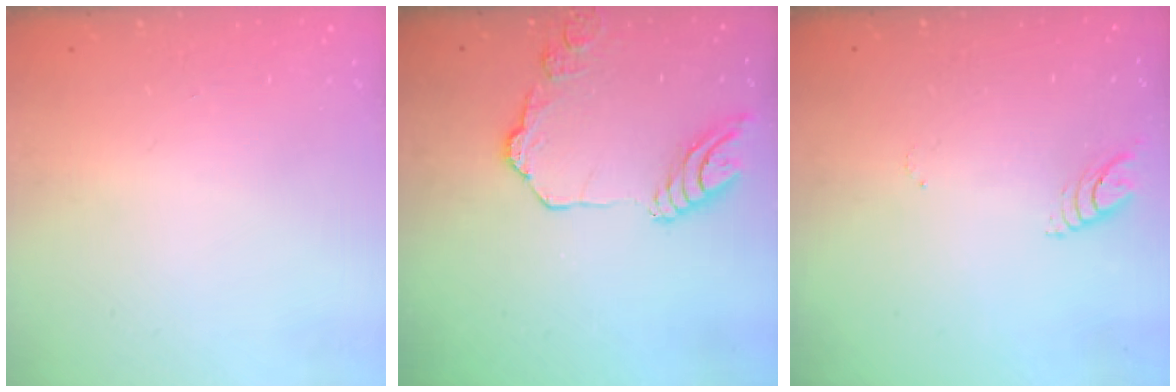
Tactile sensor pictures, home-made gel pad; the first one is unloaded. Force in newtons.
{"total": 14.2, "press": 14.1, "slide": 1.5}
{"total": 4.4, "press": 4.4, "slide": 0.3}